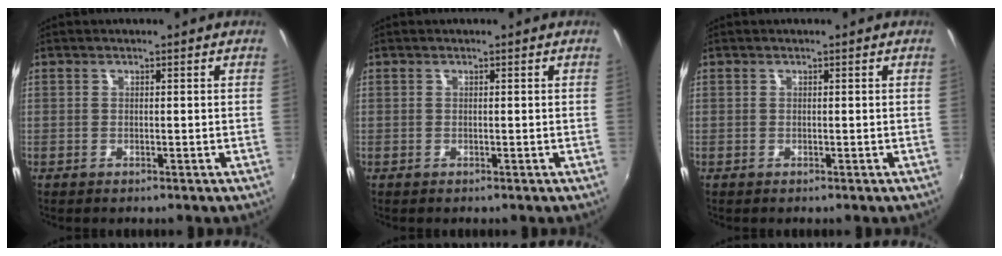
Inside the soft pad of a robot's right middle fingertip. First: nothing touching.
{"total": 0.0}
{"total": 0.0}